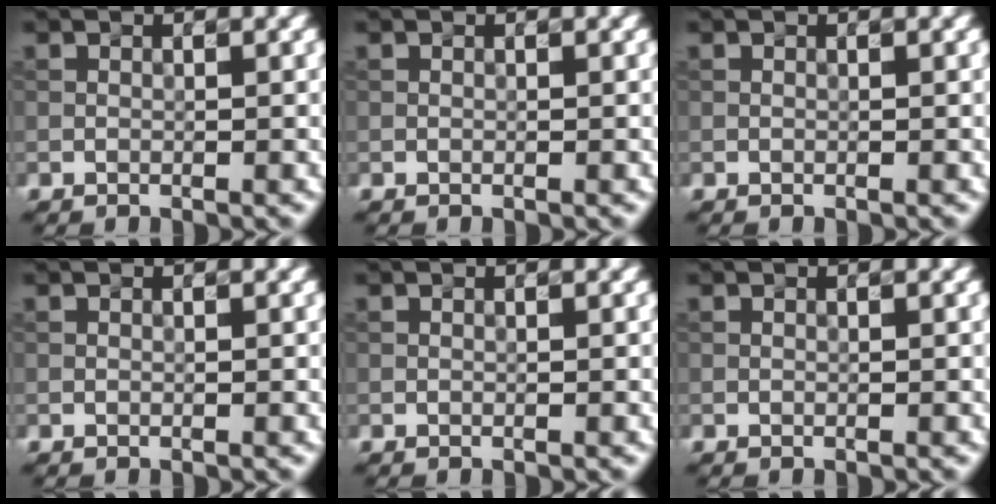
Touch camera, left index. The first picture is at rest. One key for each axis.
{"total": 0.0}
{"total": 0.0}
{"total": 0.0}
{"total": 0.0}
{"total": 0.0}